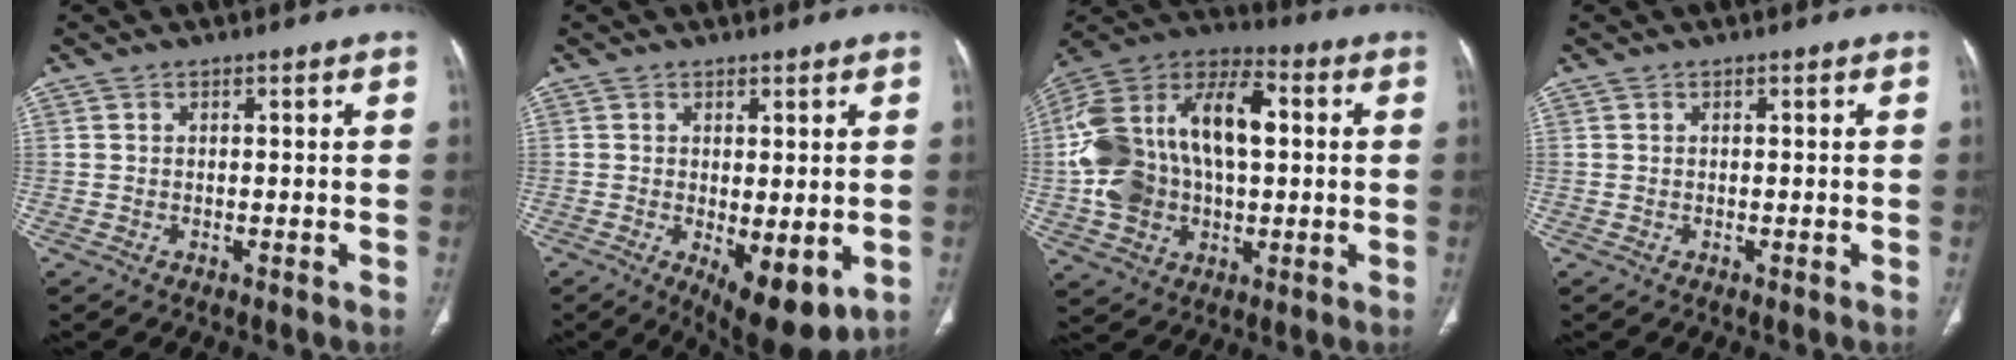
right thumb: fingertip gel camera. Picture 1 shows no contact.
{"total": 9.4, "force": [-2.1, 3.8, 8.3], "torque": [-0.115, -0.021, -0.018]}
{"total": 27.0, "force": [2.4, 16.6, 21.2], "torque": [-0.421, 0.030, 0.040]}
{"total": 0.0}